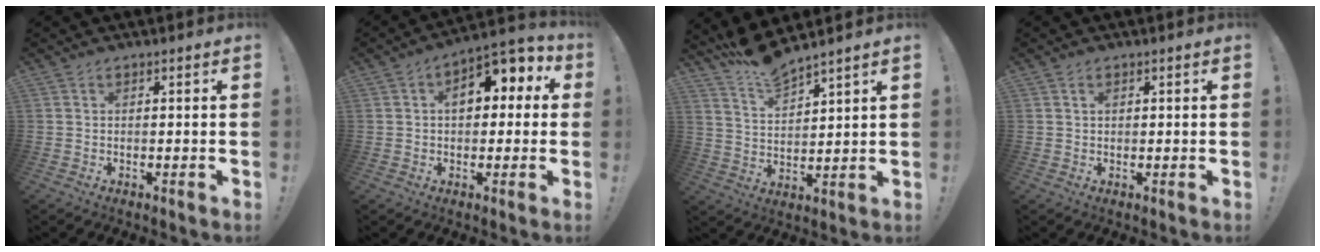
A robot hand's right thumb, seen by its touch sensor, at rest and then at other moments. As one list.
[{"total": 10.4, "force": [2.7, 6.7, 7.5], "torque": [-0.089, -0.004, 0.044]}, {"total": 8.8, "force": [8.2, 1.0, 3.1], "torque": [-0.070, -0.054, 0.150]}, {"total": 1.1, "force": [0.5, 0.8, 0.5], "torque": [-0.010, 0.002, 0.009]}]